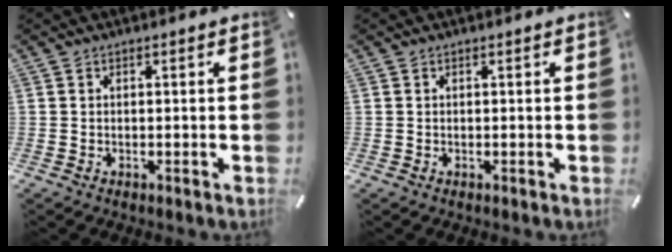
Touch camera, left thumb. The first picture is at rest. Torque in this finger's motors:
{"motor_torque": [0.00, 0.00, -0.01, -0.01, 0.00]}